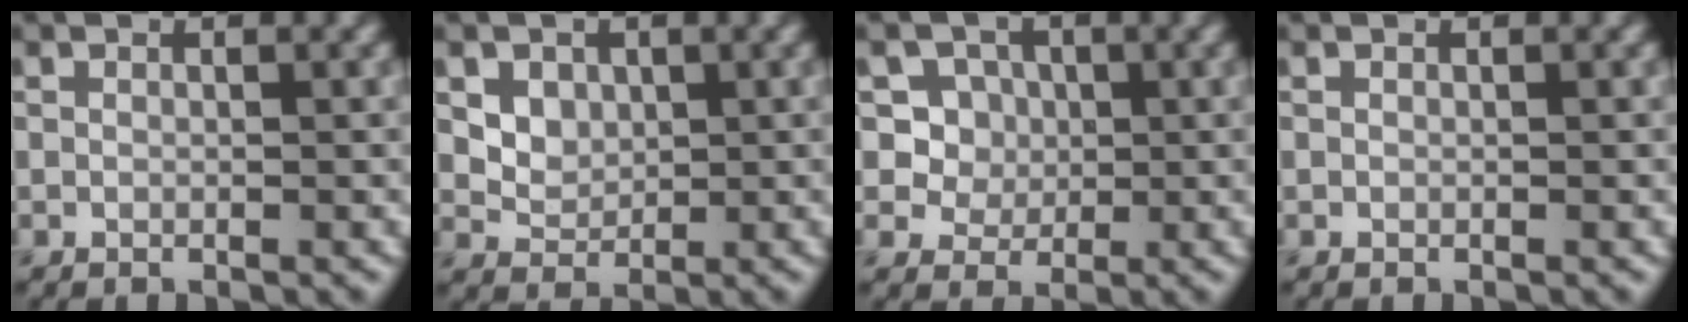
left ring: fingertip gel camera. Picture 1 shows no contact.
{"total": 4.1, "force": [1.8, 3.1, 2.0], "torque": [-0.047, 0.003, 0.041]}
{"total": 5.8, "force": [2.1, 4.9, 2.3], "torque": [-0.032, 0.005, 0.029]}
{"total": 0.0}